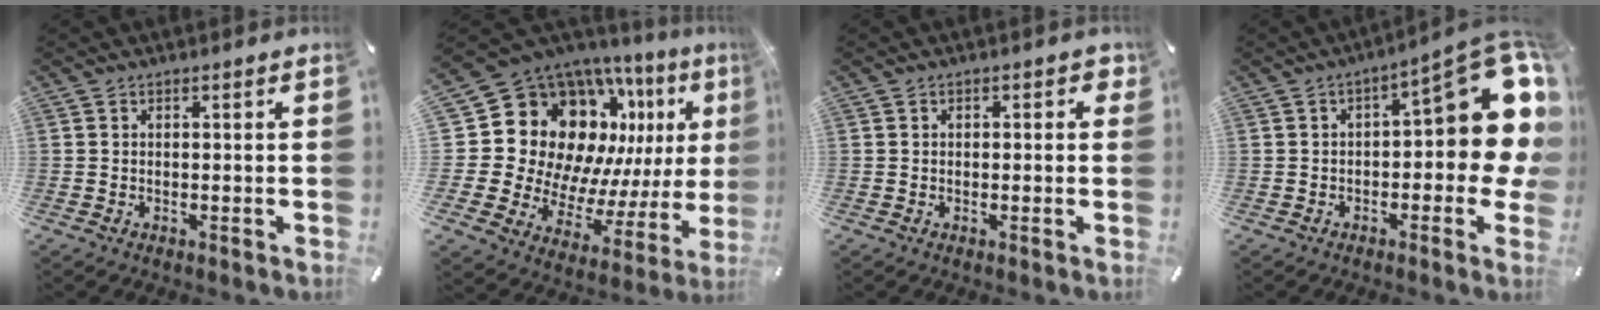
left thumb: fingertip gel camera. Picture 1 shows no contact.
{"total": 20.4, "force": [8.4, 15.8, 9.9], "torque": [-0.164, -0.103, 0.195]}
{"total": 1.4, "force": [0.0, 1.1, 0.9], "torque": [-0.009, 0.003, -0.002]}
{"total": 17.4, "force": [4.8, 7.1, 15.1], "torque": [-0.179, -0.038, 0.079]}